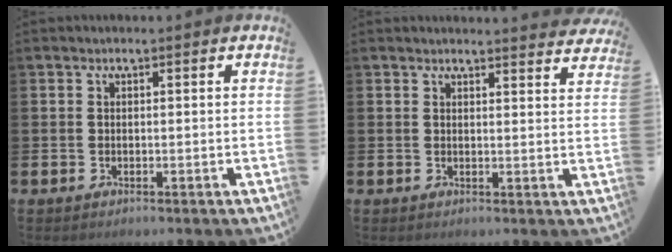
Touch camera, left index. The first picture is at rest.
{"total": 2.5, "force": [2.5, 0.1, 0.0], "torque": [0.010, -0.020, 0.042]}